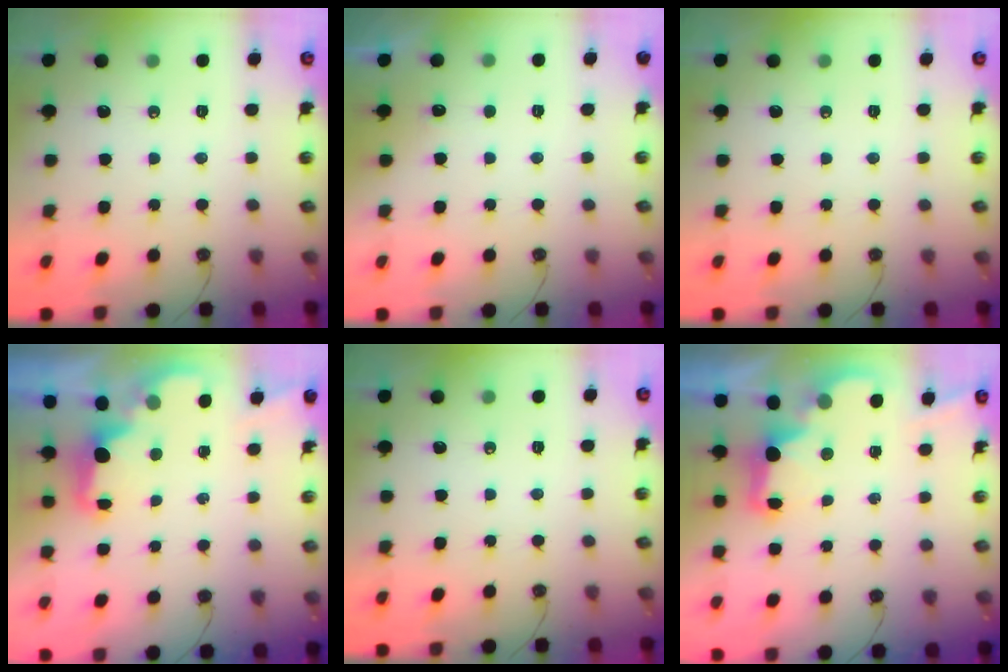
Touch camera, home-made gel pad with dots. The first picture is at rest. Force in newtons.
{"total": 3.7, "press": 3.5, "slide": 1.1}
{"total": 0.0}
{"total": 2.0, "press": 1.9, "slide": 0.8}
{"total": 0.0}
{"total": 3.0, "press": 2.9, "slide": 0.6}